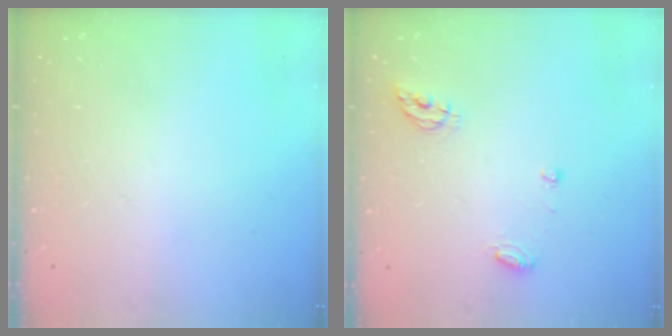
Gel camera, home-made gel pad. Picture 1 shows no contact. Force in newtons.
{"total": 5.8, "press": 5.8, "slide": 0.6}